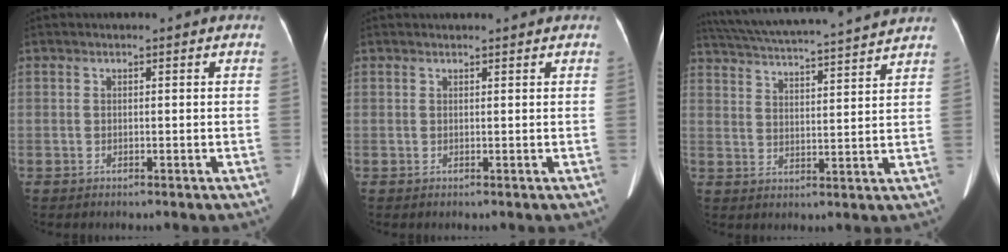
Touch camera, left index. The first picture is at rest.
{"total": 2.7, "force": [2.7, 0.3, 0.6], "torque": [-0.007, 0.025, 0.034]}
{"total": 19.7, "force": [18.1, 0.1, 7.8], "torque": [-0.144, 0.017, 0.262]}